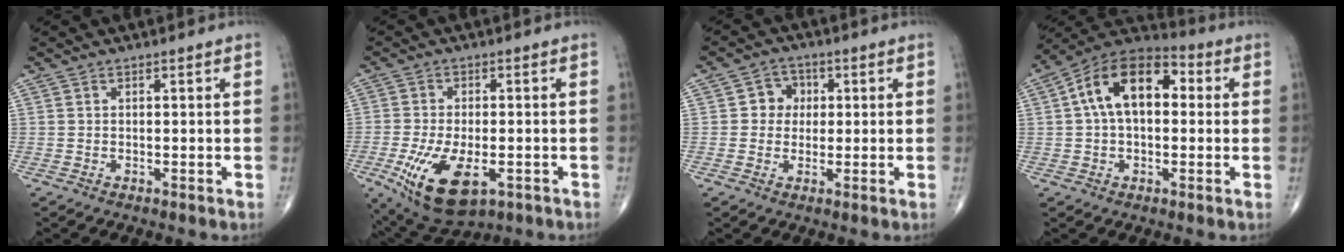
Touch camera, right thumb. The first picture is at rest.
{"total": 13.7, "force": [-5.1, 6.6, 10.9], "torque": [-0.204, -0.004, -0.072]}
{"total": 4.7, "force": [0.6, 4.3, 1.7], "torque": [0.006, 0.008, 0.001]}
{"total": 14.7, "force": [2.4, 8.7, 11.6], "torque": [-0.180, 0.038, 0.027]}